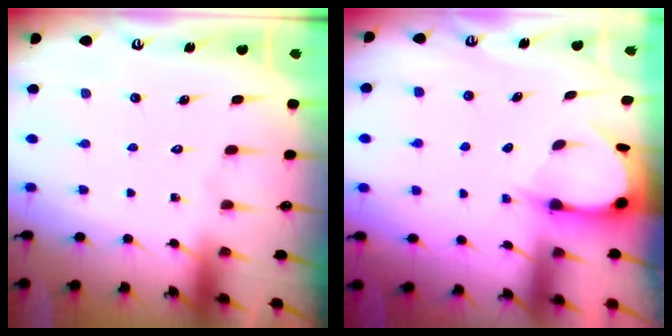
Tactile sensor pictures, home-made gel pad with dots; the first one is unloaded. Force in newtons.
{"total": 3.4, "press": 3.4, "slide": 0.3}